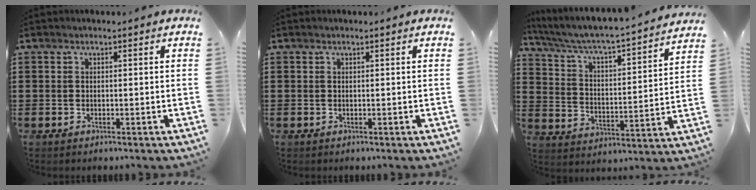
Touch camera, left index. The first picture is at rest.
{"total": 0.0}
{"total": 4.2, "force": [3.8, 0.1, 1.8], "torque": [-0.056, -0.038, 0.052]}